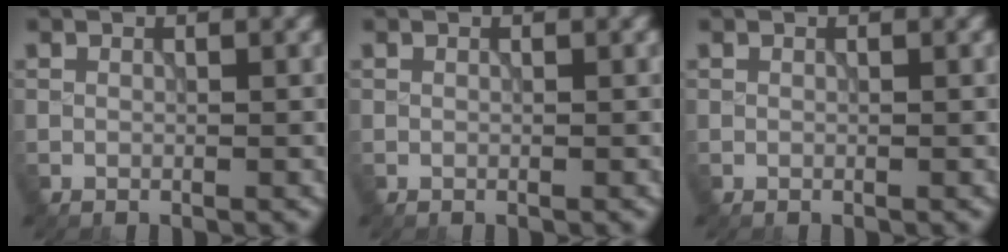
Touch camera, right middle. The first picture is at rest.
{"total": 0.0}
{"total": 0.0}